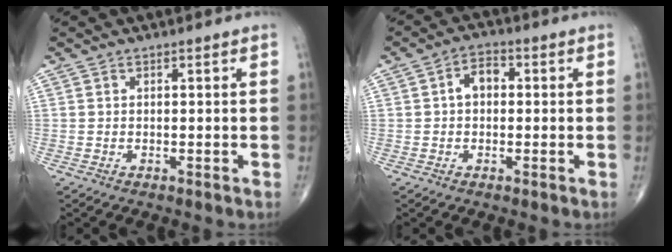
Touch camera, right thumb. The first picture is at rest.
{"total": 4.4, "force": [0.3, 3.0, 3.2], "torque": [-0.044, 0.018, -0.003]}